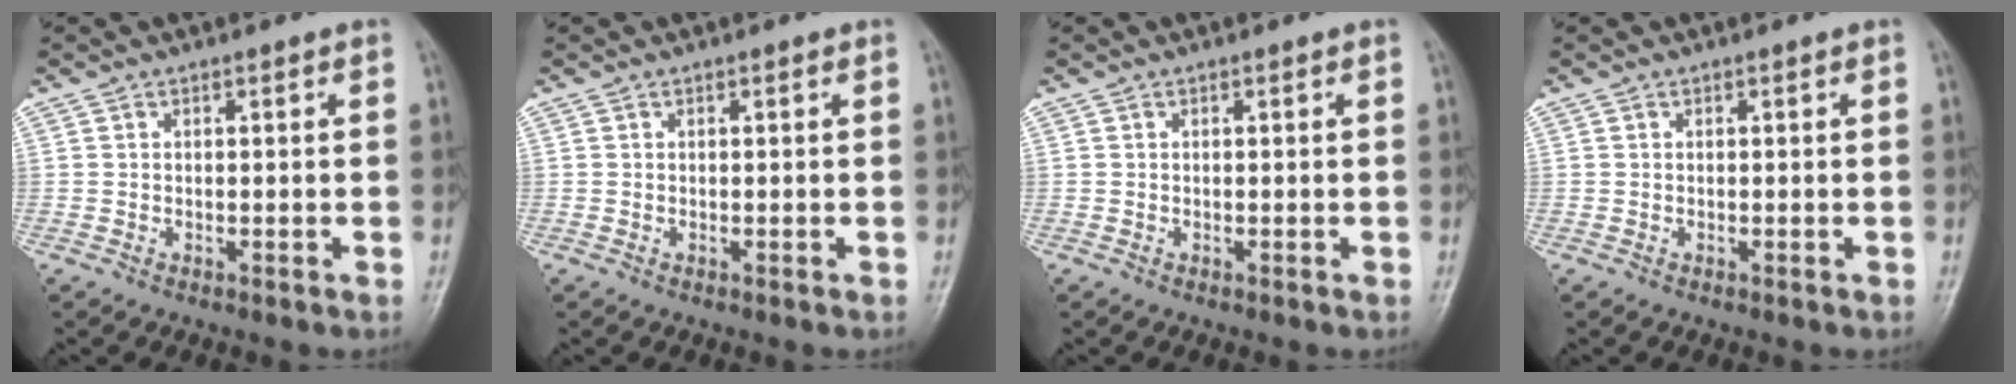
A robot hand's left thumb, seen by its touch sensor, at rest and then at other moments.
{"total": 0.0}
{"total": 0.0}
{"total": 0.0}